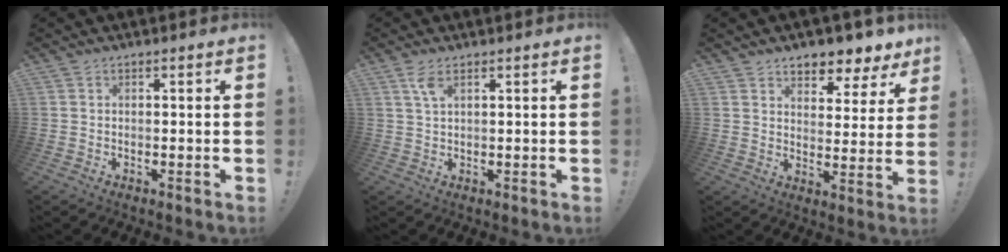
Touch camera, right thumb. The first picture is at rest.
{"total": 3.8, "force": [2.0, 1.3, 3.0], "torque": [-0.062, -0.001, 0.035]}
{"total": 7.2, "force": [6.1, 3.2, 2.1], "torque": [-0.020, -0.059, 0.109]}